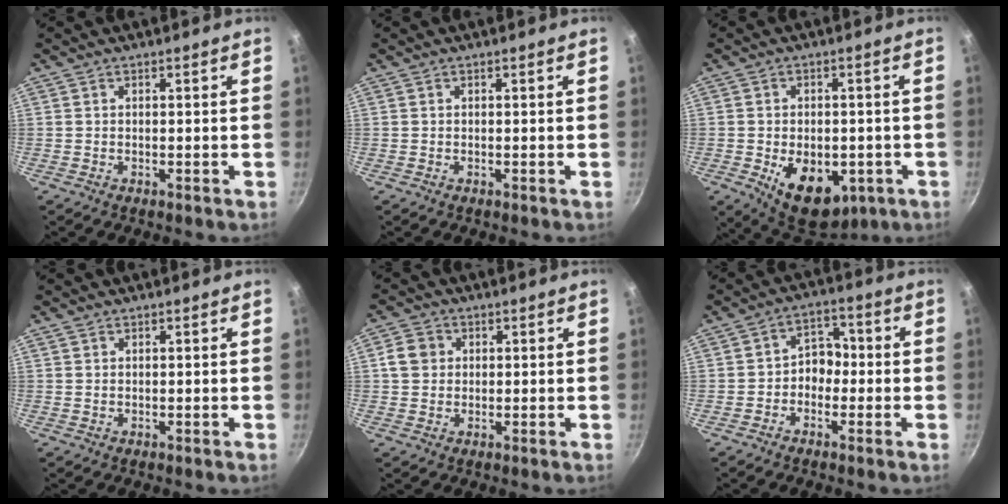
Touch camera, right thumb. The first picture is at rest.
{"total": 0.0}
{"total": 13.4, "force": [-3.9, 8.5, 9.5], "torque": [-0.102, -0.003, -0.038]}
{"total": 0.6, "force": [0.4, 0.5, 0.1], "torque": [-0.002, -0.001, 0.006]}
{"total": 4.7, "force": [0.9, 4.1, 2.0], "torque": [-0.018, 0.007, 0.010]}
{"total": 5.3, "force": [-1.1, 4.3, 3.0], "torque": [0.002, 0.025, -0.029]}